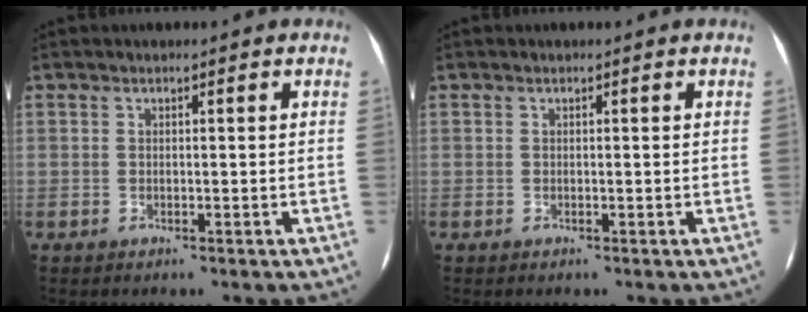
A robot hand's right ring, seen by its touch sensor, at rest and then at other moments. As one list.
[{"total": 0.0}]